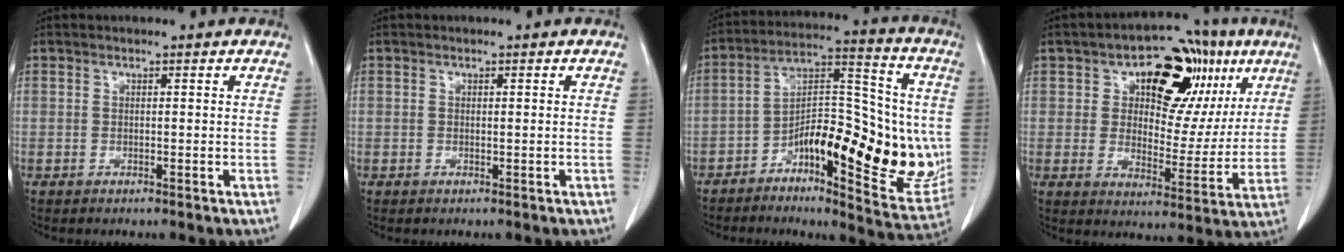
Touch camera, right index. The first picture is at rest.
{"total": 0.0}
{"total": 19.3, "force": [-4.2, 7.3, 17.4], "torque": [-0.252, 0.022, -0.058]}
{"total": 16.2, "force": [7.1, 9.4, 11.1], "torque": [-0.128, 0.033, 0.104]}